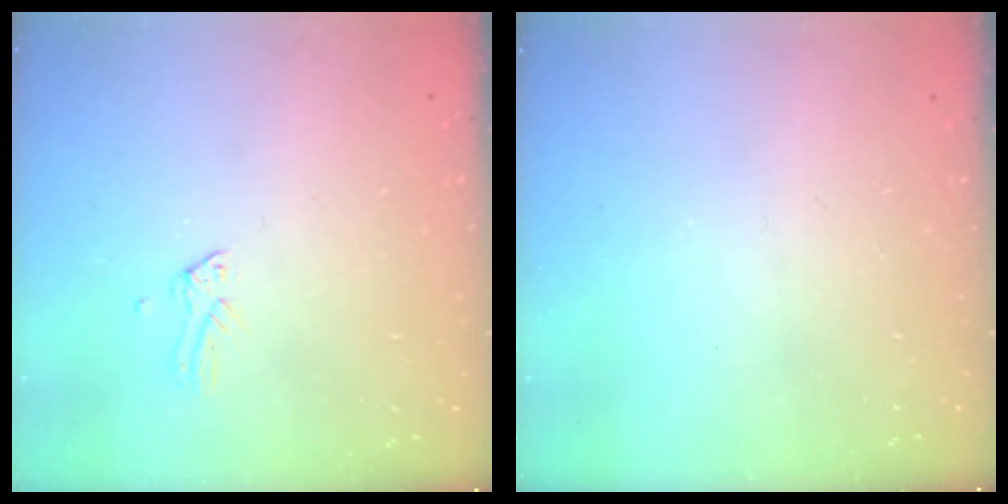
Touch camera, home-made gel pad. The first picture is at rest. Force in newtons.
{"total": 0.0}